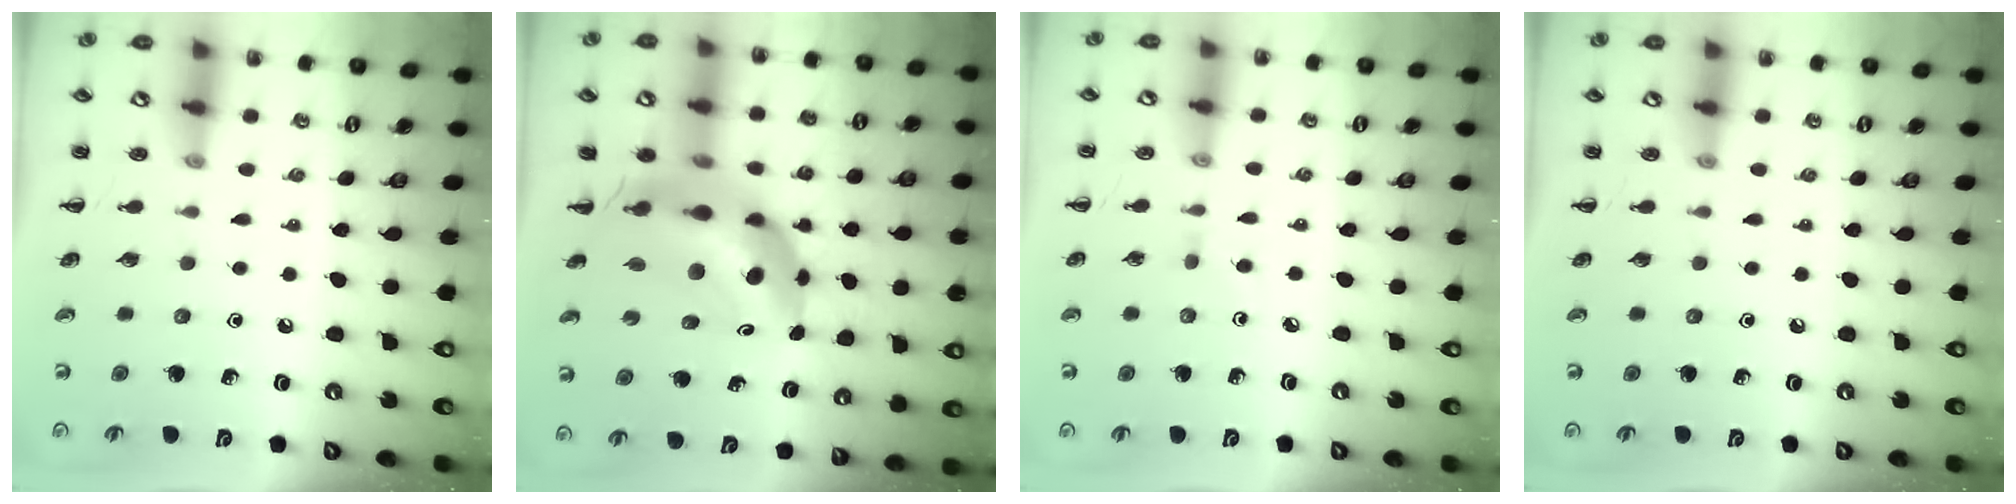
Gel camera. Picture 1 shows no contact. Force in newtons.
{"total": 13.4, "press": 12.9, "slide": 3.8}
{"total": 2.0, "press": 1.7, "slide": 1.0}
{"total": 0.0}